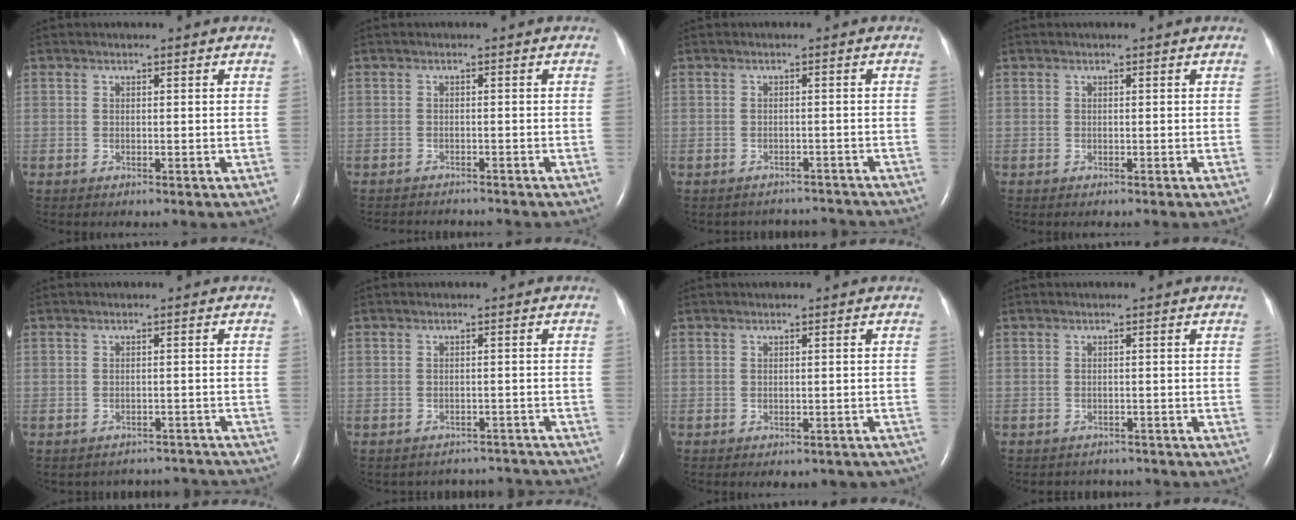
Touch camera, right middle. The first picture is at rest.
{"total": 5.5, "force": [-5.3, 0.9, 1.2], "torque": [-0.011, -0.008, -0.071]}
{"total": 5.5, "force": [-5.2, 1.6, -0.6], "torque": [0.006, 0.015, -0.056]}
{"total": 0.0}
{"total": 7.0, "force": [-6.6, 2.4, -0.4], "torque": [0.006, 0.026, -0.062]}
{"total": 7.7, "force": [-7.3, 2.4, -0.5], "torque": [0.007, 0.029, -0.071]}
{"total": 6.1, "force": [-5.2, 2.5, 1.8], "torque": [-0.012, 0.007, -0.049]}
{"total": 3.7, "force": [-3.4, 1.4, -0.2], "torque": [-0.001, 0.002, -0.042]}